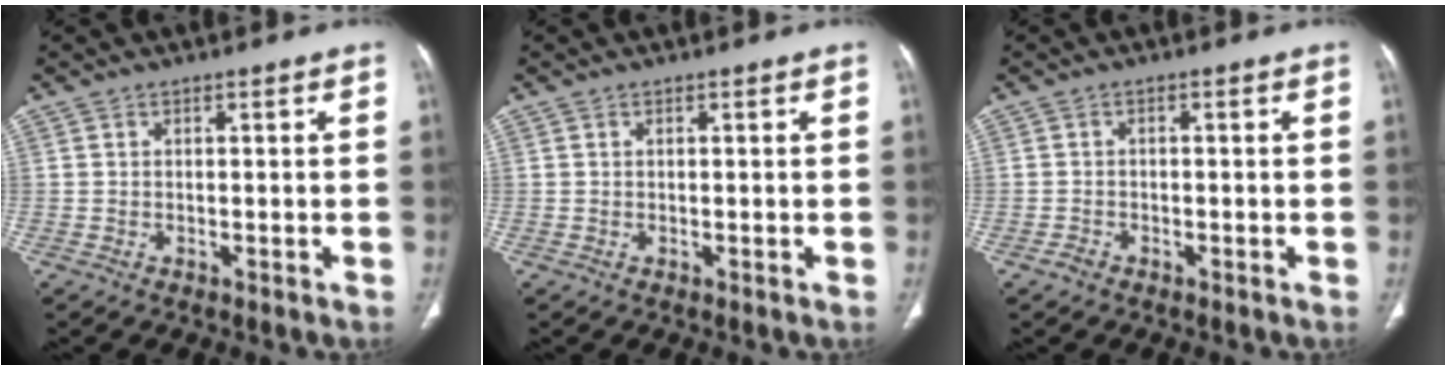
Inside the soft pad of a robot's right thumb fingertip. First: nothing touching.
{"total": 0.0}
{"total": 1.2, "force": [-1.0, 0.8, 0.2], "torque": [-0.007, 0.005, -0.020]}